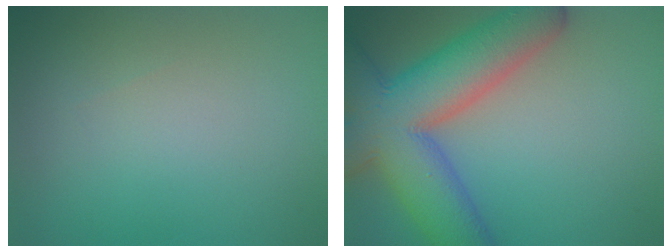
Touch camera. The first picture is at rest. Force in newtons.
{"total": 12.5, "press": 12.5, "slide": 0.5}